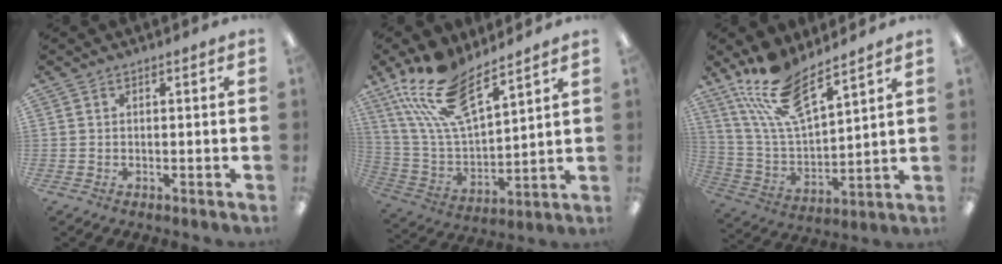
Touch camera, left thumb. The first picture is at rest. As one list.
[{"total": 16.9, "force": [12.3, 5.7, 10.0], "torque": [-0.225, -0.063, 0.222]}, {"total": 14.9, "force": [11.4, 4.3, 8.5], "torque": [-0.190, -0.054, 0.205]}]